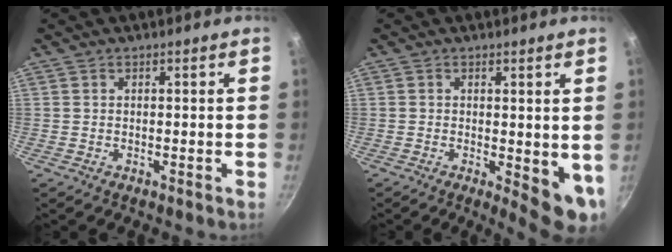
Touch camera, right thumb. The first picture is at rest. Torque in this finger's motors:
{"motor_torque": [-0.05, 0.51, 0.81, -0.10, 0.05]}